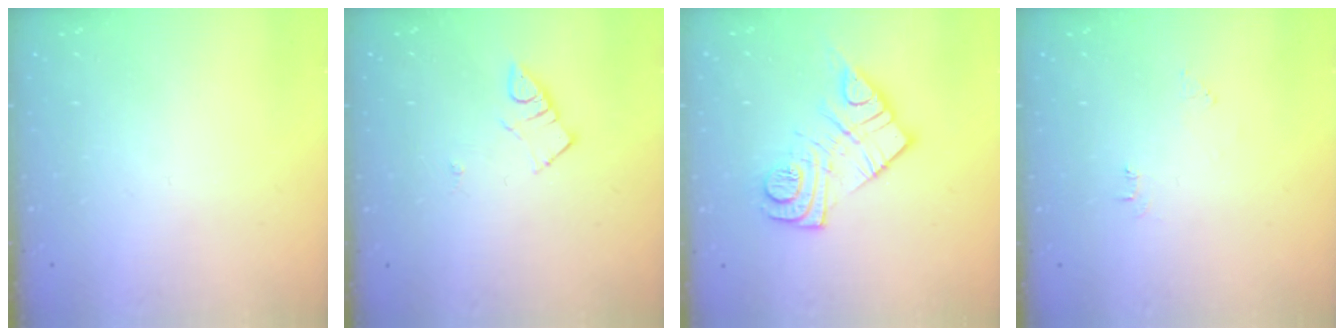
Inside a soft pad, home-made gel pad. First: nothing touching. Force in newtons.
{"total": 3.8, "press": 3.7, "slide": 0.4}
{"total": 13.9, "press": 13.8, "slide": 1.2}
{"total": 3.9, "press": 3.8, "slide": 0.5}